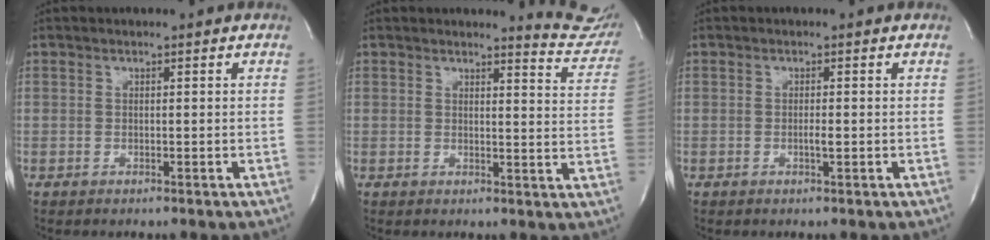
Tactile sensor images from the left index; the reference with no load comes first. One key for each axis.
{"total": 7.6, "fx": 7.6, "fy": 0.4, "fz": 0.4, "tx": 0.009, "ty": -0.071, "tz": 0.059}
{"total": 1.0, "fx": -0.2, "fy": 0.1, "fz": 0.9, "tx": -0.017, "ty": 0.000, "tz": -0.004}